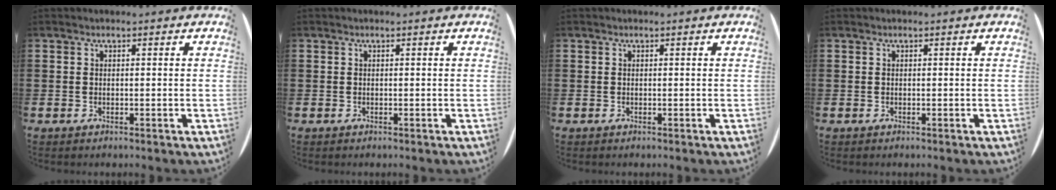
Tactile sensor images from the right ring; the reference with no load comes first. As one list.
[{"total": 0.0}, {"total": 0.0}, {"total": 0.0}]